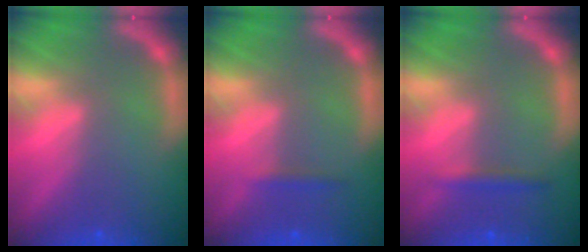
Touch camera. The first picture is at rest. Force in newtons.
{"total": 0.9}
{"total": 1.4}